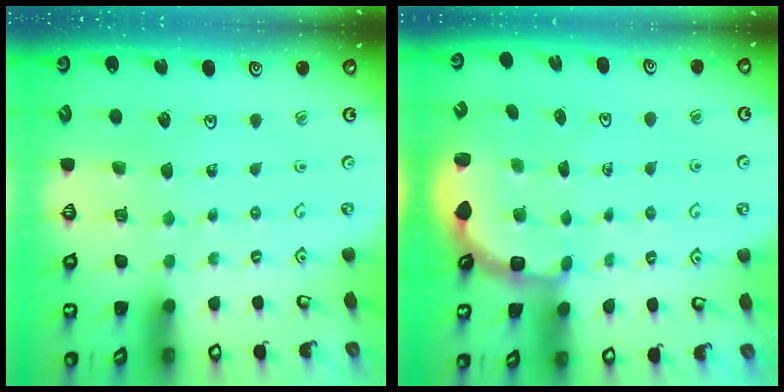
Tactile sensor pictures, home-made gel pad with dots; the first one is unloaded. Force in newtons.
{"total": 2.7, "press": 2.4, "slide": 1.4}